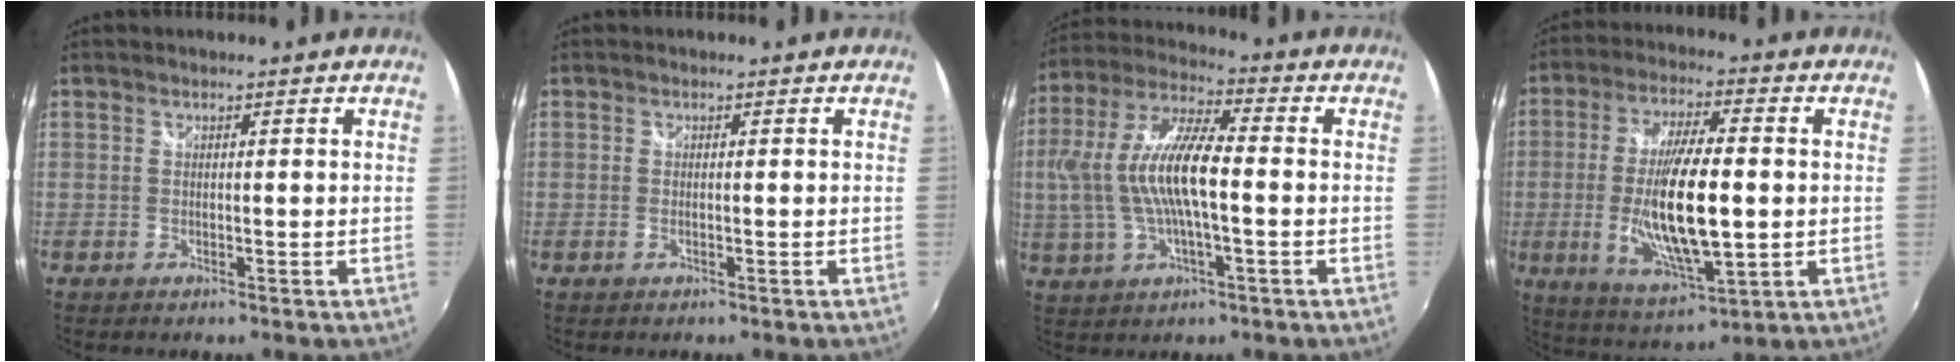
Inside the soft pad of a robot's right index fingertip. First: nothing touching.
{"total": 0.8, "force": [-0.2, 0.2, 0.7], "torque": [-0.015, 0.000, -0.005]}
{"total": 14.6, "force": [-0.7, 4.4, 13.9], "torque": [-0.272, 0.008, -0.015]}
{"total": 16.0, "force": [-1.5, 4.5, 15.3], "torque": [-0.294, -0.014, -0.018]}